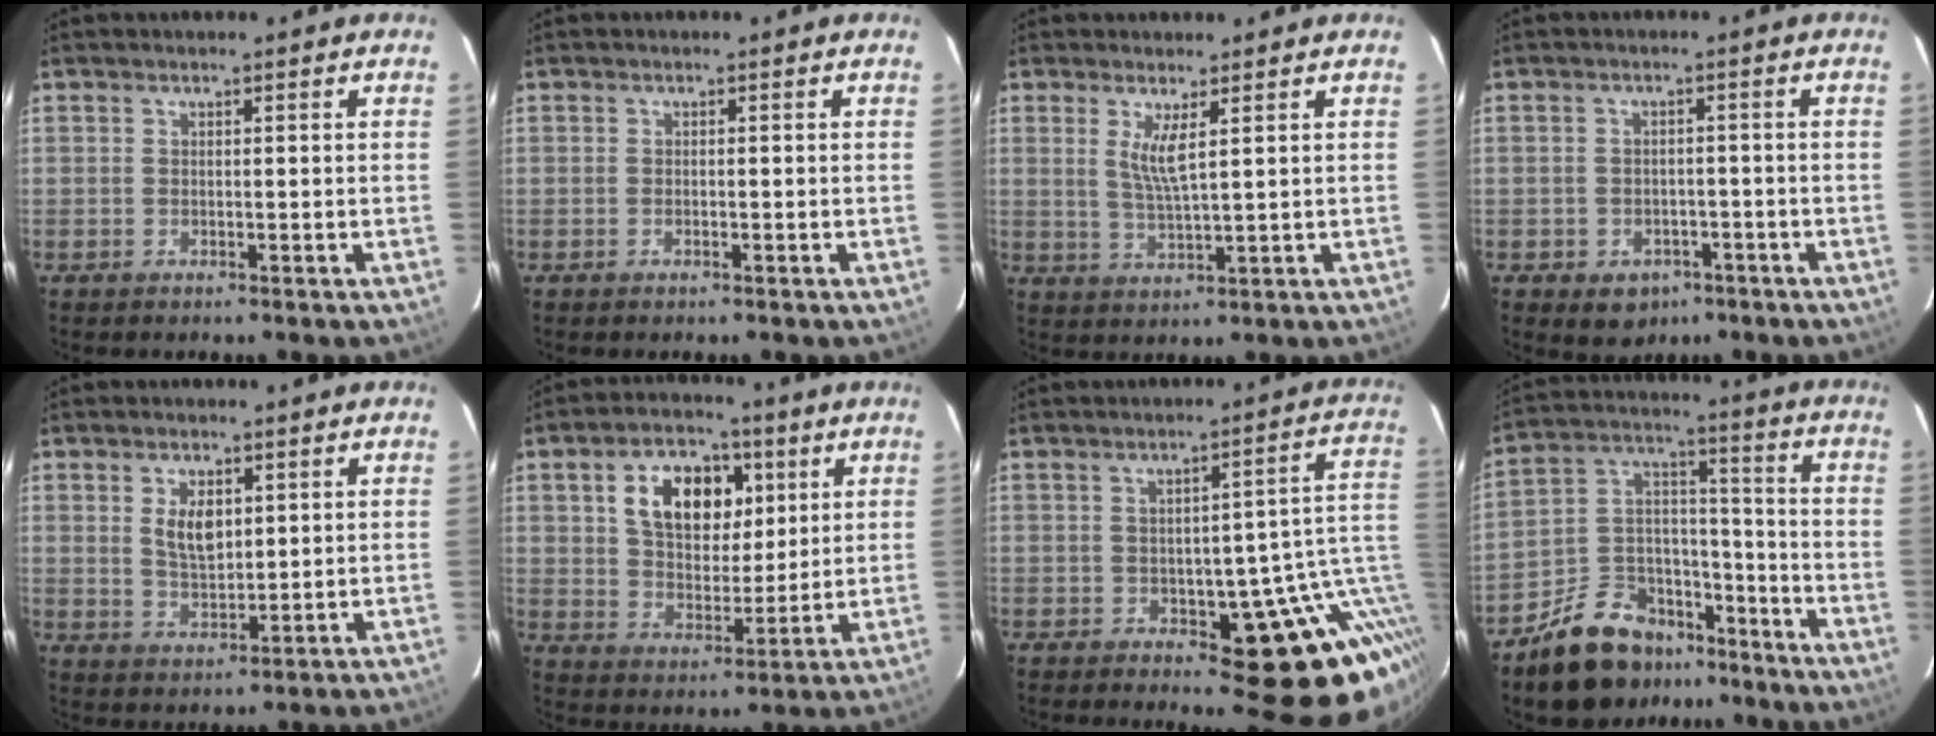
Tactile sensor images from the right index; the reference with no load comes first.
{"total": 0.7, "force": [-0.4, 0.2, 0.5], "torque": [-0.011, 0.002, -0.008]}
{"total": 4.4, "force": [1.7, 0.2, 4.1], "torque": [-0.081, -0.011, 0.032]}
{"total": 6.1, "force": [-3.2, 4.8, 2.0], "torque": [-0.046, 0.009, -0.028]}
{"total": 5.8, "force": [1.7, 3.2, 4.6], "torque": [-0.082, 0.001, 0.036]}
{"total": 13.8, "force": [4.8, 8.9, 9.4], "torque": [-0.165, 0.022, 0.085]}
{"total": 14.9, "force": [-4.4, 8.2, 11.6], "torque": [-0.089, 0.022, -0.043]}
{"total": 15.6, "force": [-11.3, 8.9, 6.1], "torque": [-0.133, 0.059, -0.167]}